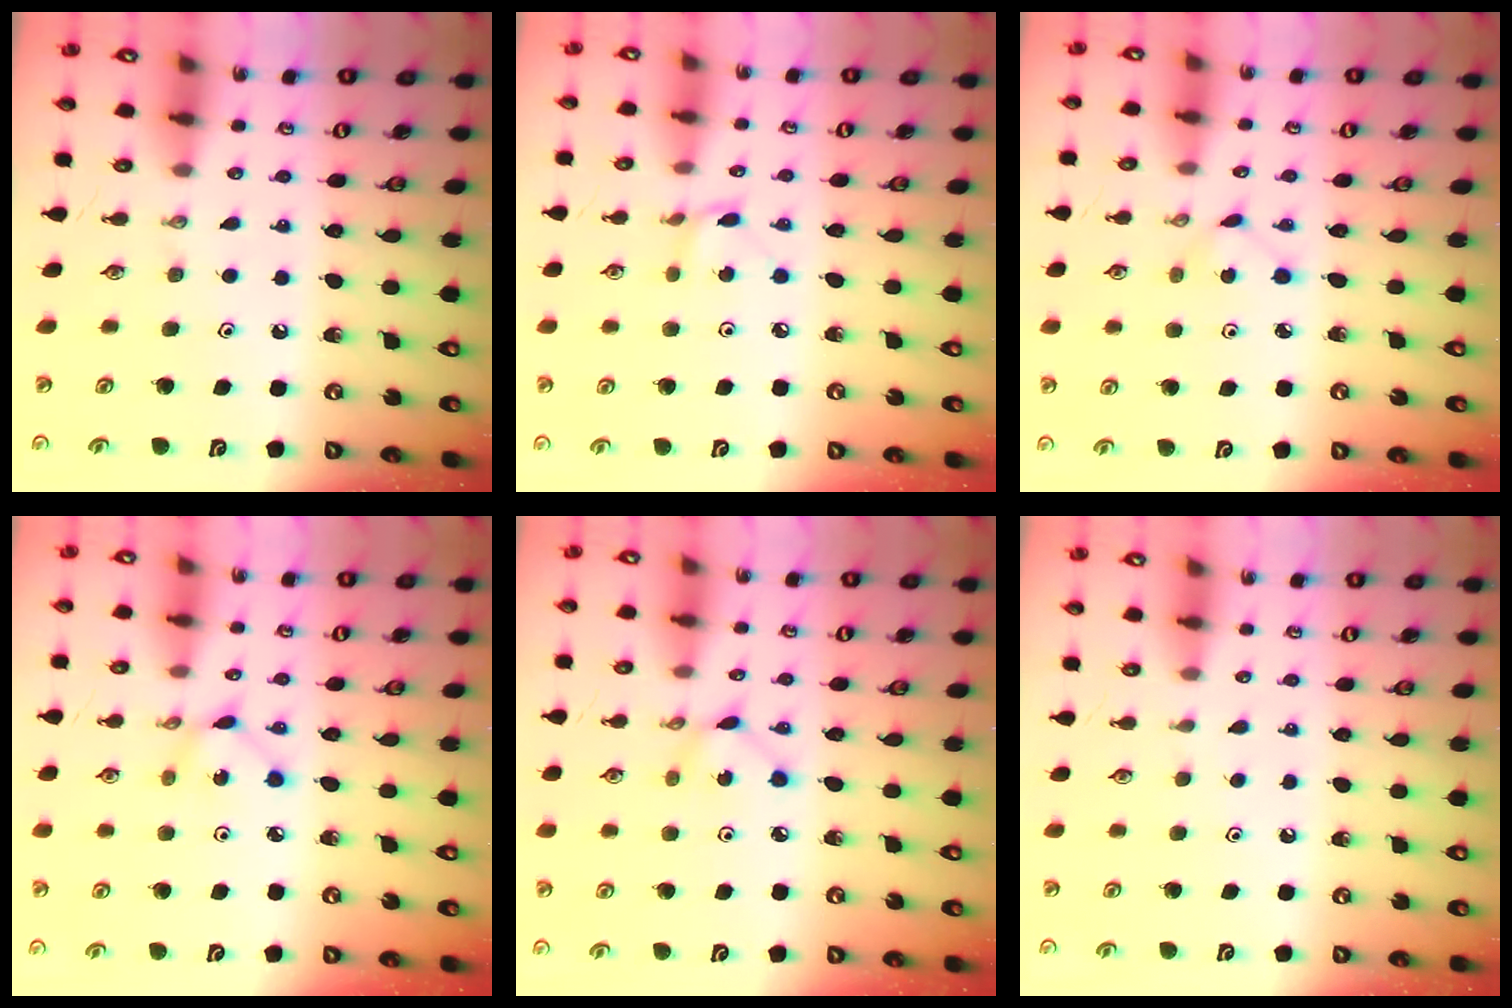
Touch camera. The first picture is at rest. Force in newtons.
{"total": 2.0, "press": 2.0, "slide": 0.2}
{"total": 1.8, "press": 1.7, "slide": 0.2}
{"total": 2.9, "press": 2.9, "slide": 0.1}
{"total": 2.4, "press": 2.4, "slide": 0.1}
{"total": 1.3, "press": 1.2, "slide": 0.3}